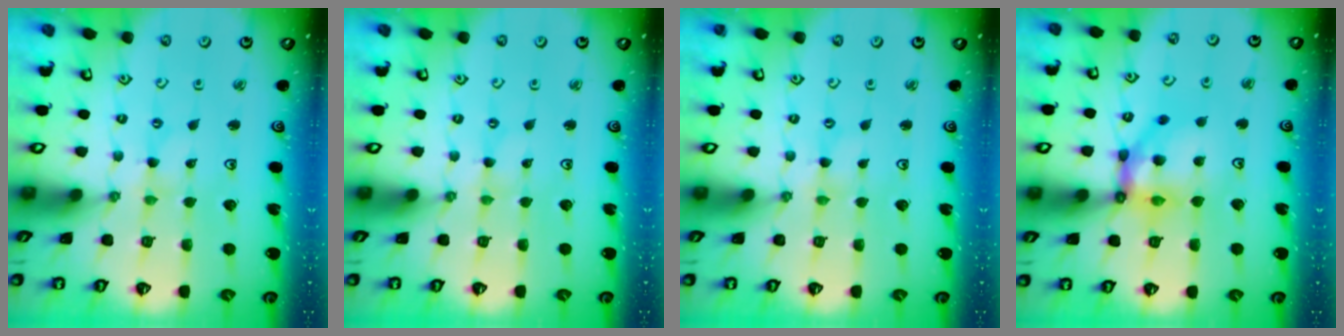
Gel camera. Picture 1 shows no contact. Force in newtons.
{"total": 0.0}
{"total": 0.0}
{"total": 14.8, "press": 14.6, "slide": 2.0}